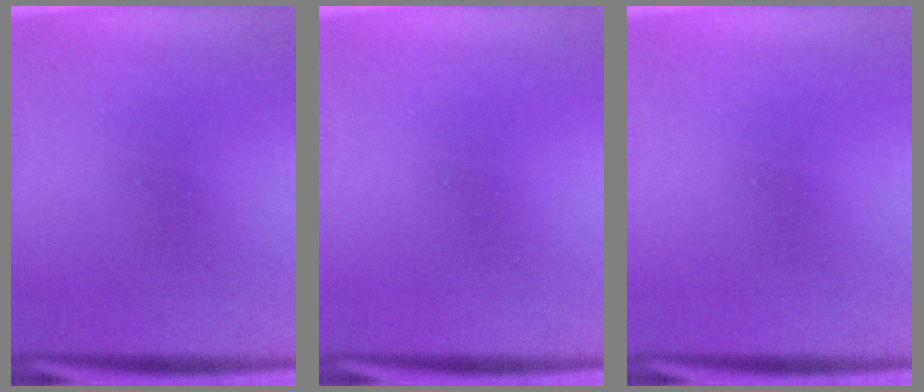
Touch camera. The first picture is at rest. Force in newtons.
{"total": 0.0}
{"total": 0.0}